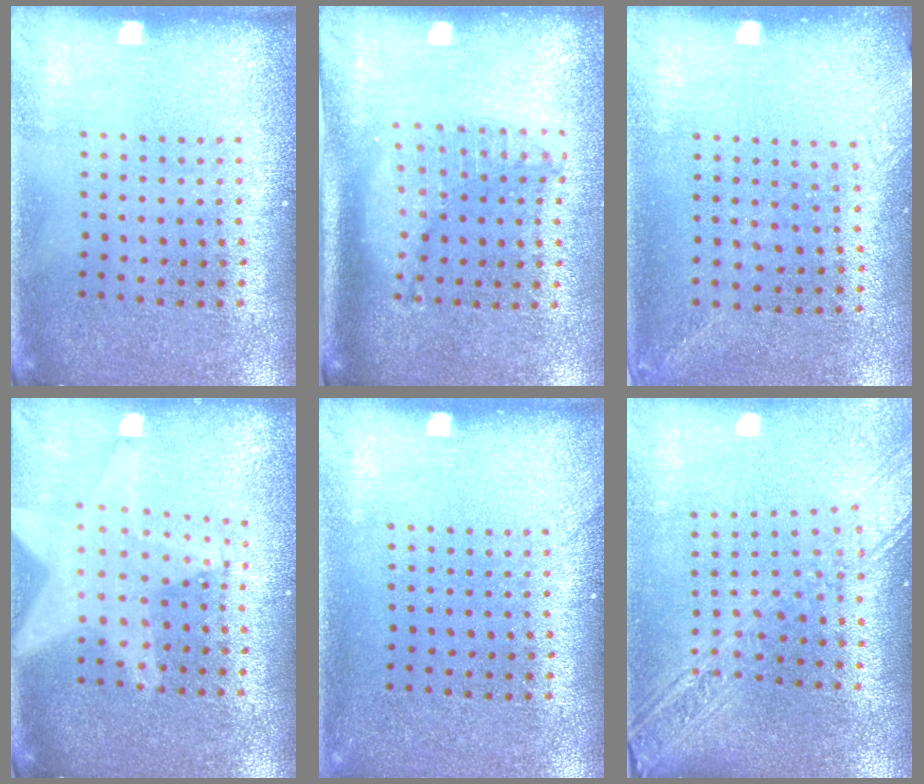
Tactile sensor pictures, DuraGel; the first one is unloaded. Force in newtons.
{"total": 1.2, "press": 1.2, "slide": 0.2}
{"total": 1.4, "press": 1.1, "slide": 0.9}
{"total": 2.2, "press": 1.8, "slide": 1.2}
{"total": 0.7, "press": 0.7, "slide": 0.1}
{"total": 2.7, "press": 2.1, "slide": 1.7}